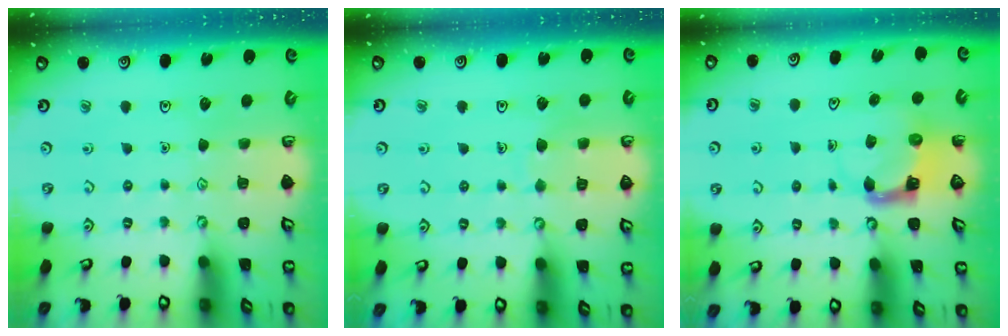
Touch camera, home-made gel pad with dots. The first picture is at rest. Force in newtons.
{"total": 4.9, "press": 4.9, "slide": 0.3}
{"total": 4.0, "press": 3.9, "slide": 0.7}